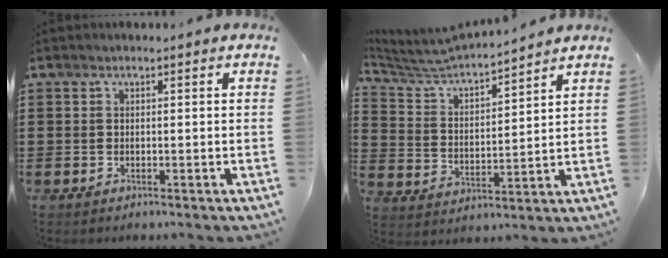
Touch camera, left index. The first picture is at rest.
{"total": 4.7, "force": [4.6, 0.4, 1.1], "torque": [-0.047, -0.034, 0.072]}